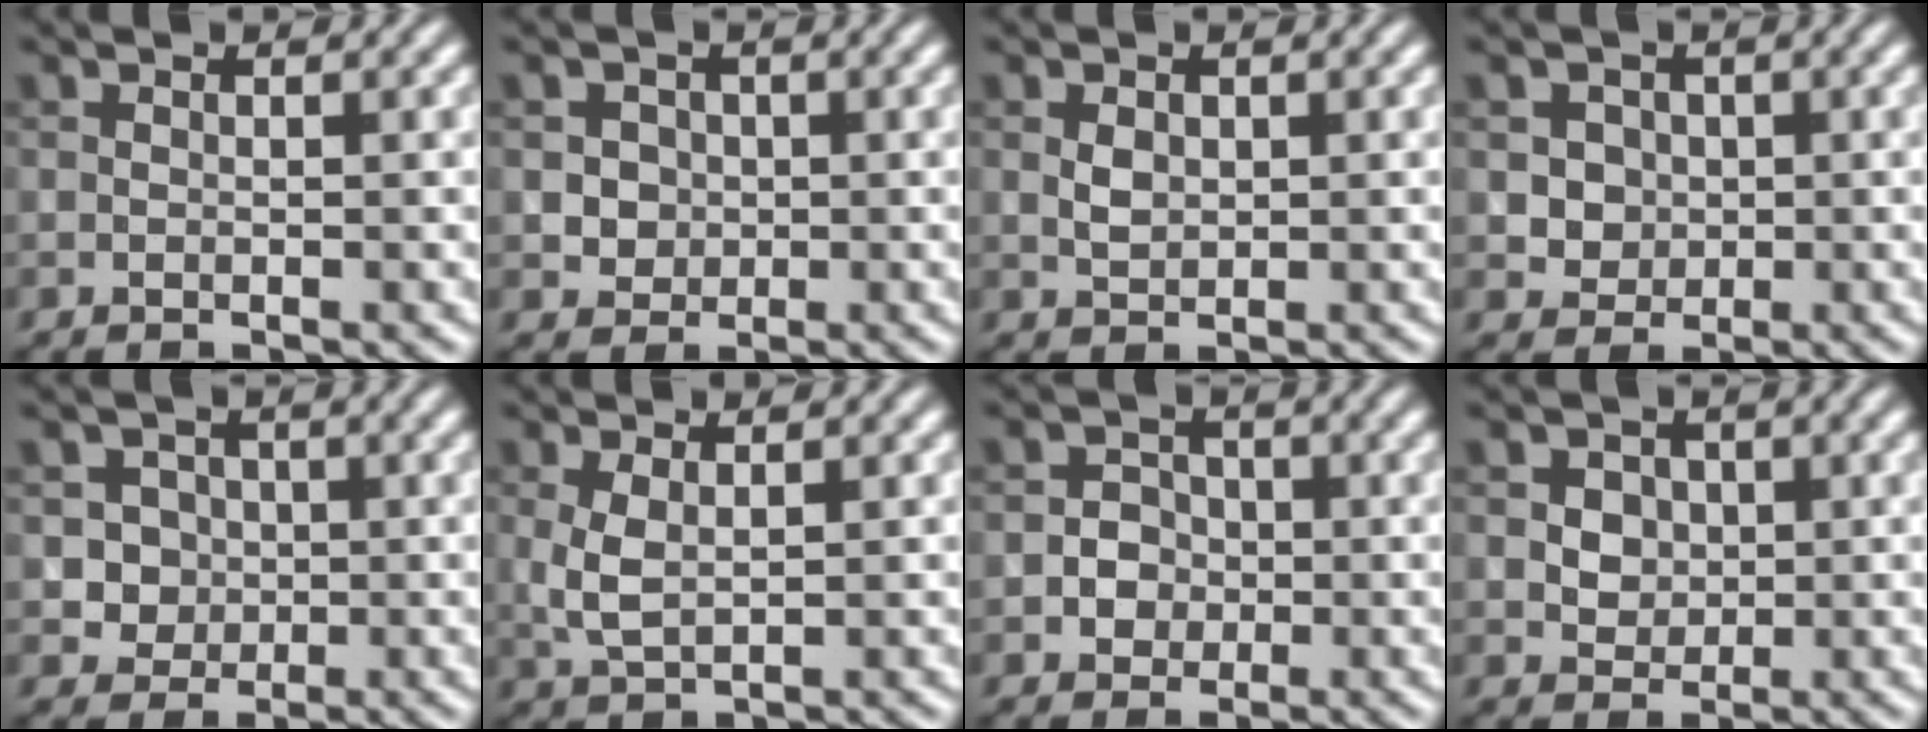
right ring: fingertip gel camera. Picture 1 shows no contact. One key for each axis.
{"total": 2.5, "fx": 0.4, "fy": 2.3, "fz": 0.9, "tx": -0.003, "ty": 0.006, "tz": 0.010}
{"total": 1.3, "fx": 0.3, "fy": 0.9, "fz": 0.8, "tx": -0.017, "ty": 0.000, "tz": 0.008}
{"total": 2.9, "fx": 0.8, "fy": 2.6, "fz": 1.1, "tx": -0.013, "ty": 0.005, "tz": 0.018}
{"total": 2.8, "fx": 0.3, "fy": 2.7, "fz": 0.8, "tx": 0.005, "ty": 0.006, "tz": 0.009}
{"total": 2.3, "fx": 0.4, "fy": 1.1, "fz": 2.0, "tx": -0.053, "ty": -0.001, "tz": 0.012}
{"total": 2.1, "fx": -0.5, "fy": 2.0, "fz": 0.6, "tx": 0.014, "ty": 0.001, "tz": -0.019}
{"total": 2.9, "fx": 0.8, "fy": 2.4, "fz": 1.4, "tx": -0.023, "ty": 0.006, "tz": 0.015}